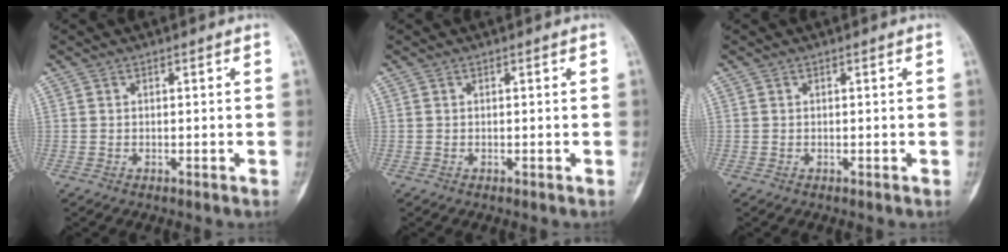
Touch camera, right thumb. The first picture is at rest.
{"total": 0.0}
{"total": 0.0}